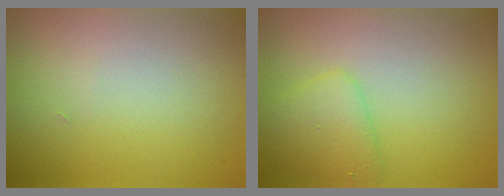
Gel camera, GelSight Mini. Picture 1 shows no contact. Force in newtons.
{"total": 2.4, "press": 2.4, "slide": 0.1}